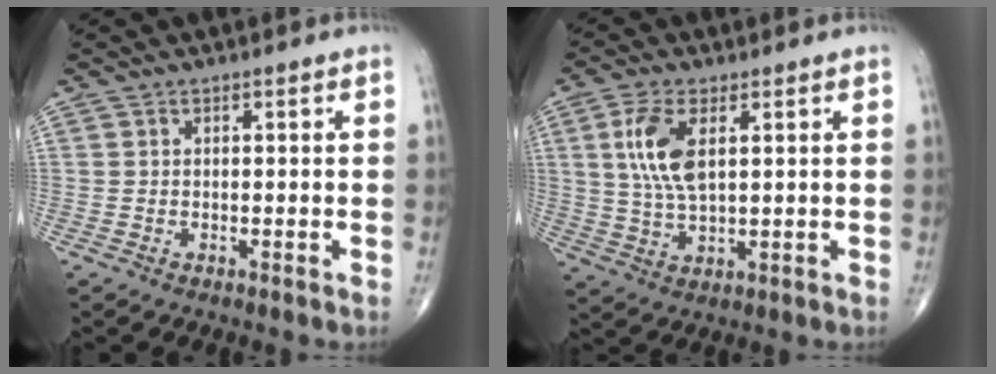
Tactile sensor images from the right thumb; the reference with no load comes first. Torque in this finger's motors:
{"motor_torque": [-0.67, 0.88, 0.77, 0.53, 0.00]}